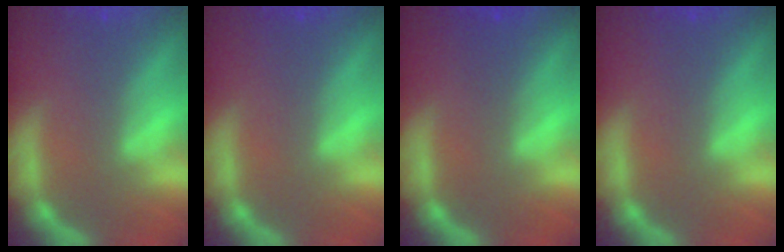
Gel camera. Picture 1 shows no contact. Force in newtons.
{"total": 0.0}
{"total": 1.4}
{"total": 0.0}